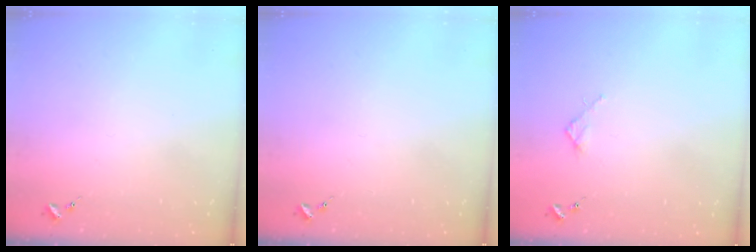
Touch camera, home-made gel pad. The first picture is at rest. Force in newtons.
{"total": 0.0}
{"total": 2.7, "press": 2.7, "slide": 0.3}